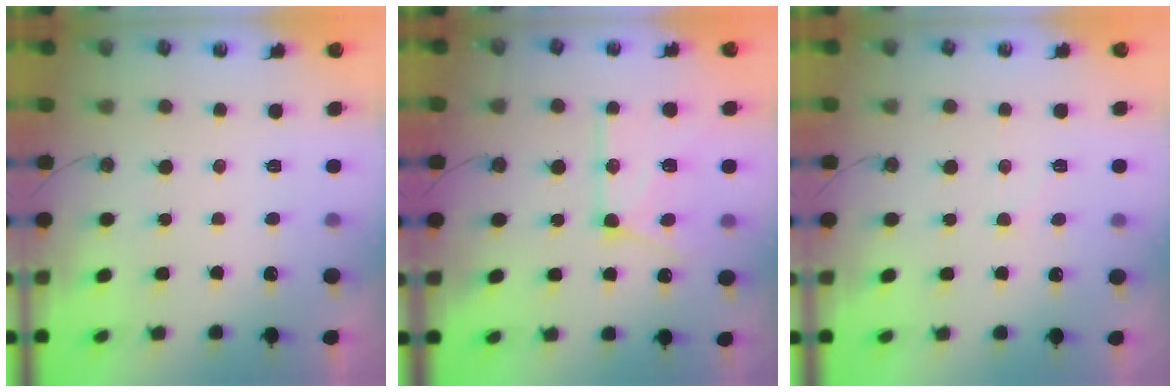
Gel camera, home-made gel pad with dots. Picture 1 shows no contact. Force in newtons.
{"total": 15.1, "press": 15.0, "slide": 1.6}
{"total": 4.1, "press": 4.0, "slide": 0.6}